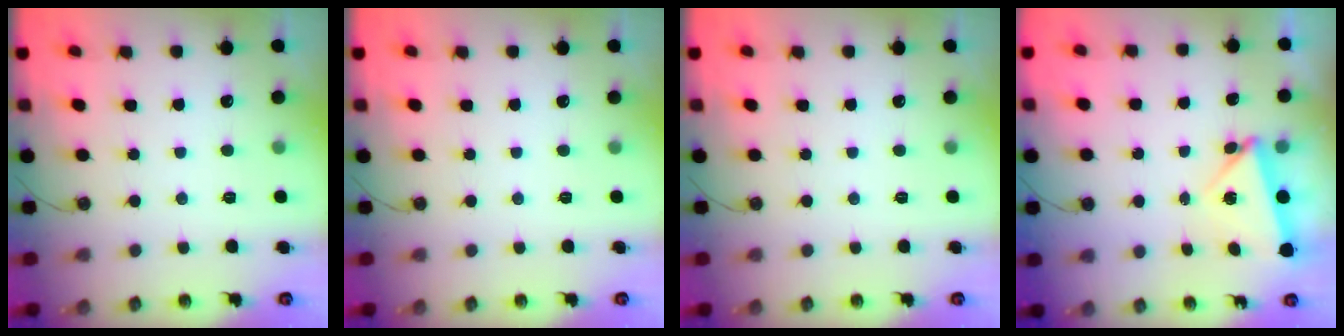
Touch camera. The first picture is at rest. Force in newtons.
{"total": 0.0}
{"total": 0.0}
{"total": 5.7, "press": 5.6, "slide": 0.7}